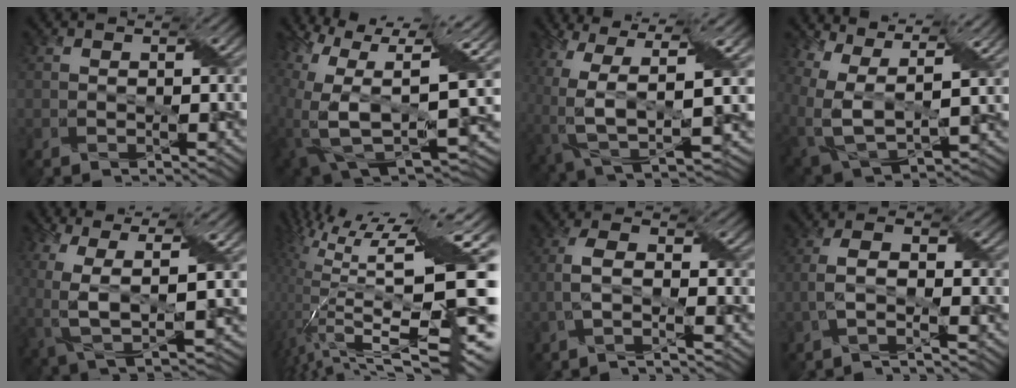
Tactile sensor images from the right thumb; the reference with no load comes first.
{"total": 18.1, "force": [2.9, 10.6, 14.4], "torque": [-0.273, -0.024, 0.091]}
{"total": 11.8, "force": [-0.2, 5.6, 10.4], "torque": [-0.240, -0.026, 0.007]}
{"total": 13.0, "force": [5.9, 7.1, 9.2], "torque": [-0.232, 0.003, 0.119]}
{"total": 9.6, "force": [0.7, 4.4, 8.5], "torque": [-0.200, -0.018, 0.019]}
{"total": 14.1, "force": [2.3, 4.6, 13.1], "torque": [-0.234, -0.012, 0.065]}
{"total": 3.3, "force": [-1.4, 0.8, 2.8], "torque": [-0.064, 0.006, -0.037]}
{"total": 3.4, "force": [-1.5, 1.0, 2.8], "torque": [-0.064, 0.005, -0.037]}